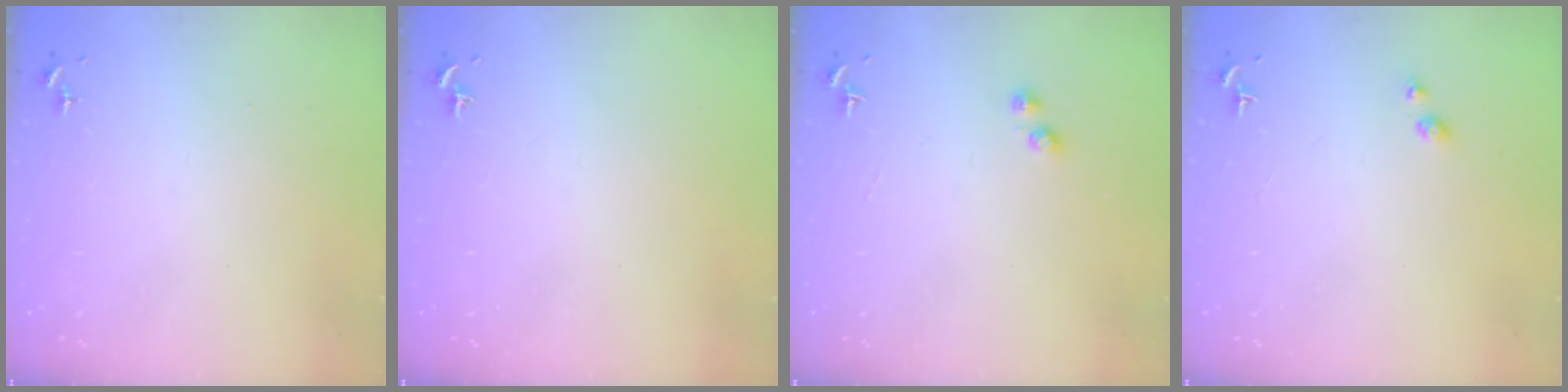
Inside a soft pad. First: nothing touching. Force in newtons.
{"total": 0.0}
{"total": 3.0, "press": 2.9, "slide": 0.7}
{"total": 2.8, "press": 2.8, "slide": 0.3}